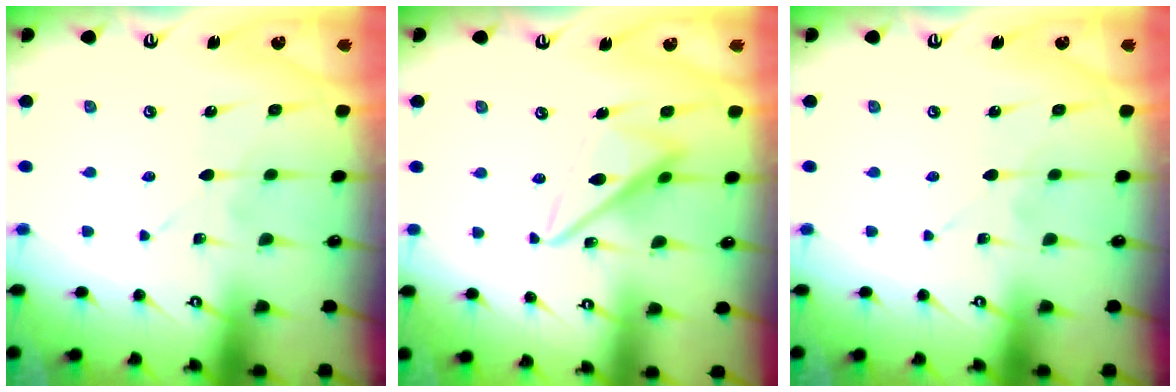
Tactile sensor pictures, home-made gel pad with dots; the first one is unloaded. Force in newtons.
{"total": 14.4, "press": 14.4, "slide": 1.4}
{"total": 0.0}